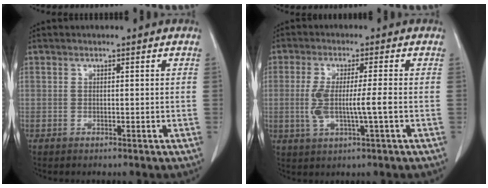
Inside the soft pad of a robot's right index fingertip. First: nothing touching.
{"total": 7.0, "force": [-1.0, 0.8, 6.9], "torque": [-0.143, 0.000, -0.015]}